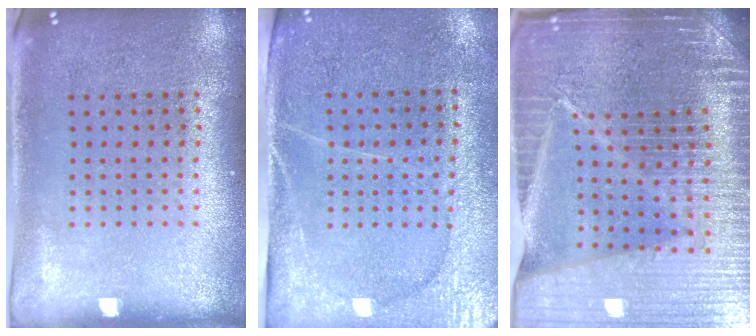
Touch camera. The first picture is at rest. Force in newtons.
{"total": 2.9, "press": 2.7, "slide": 1.2}
{"total": 6.7, "press": 5.8, "slide": 3.4}